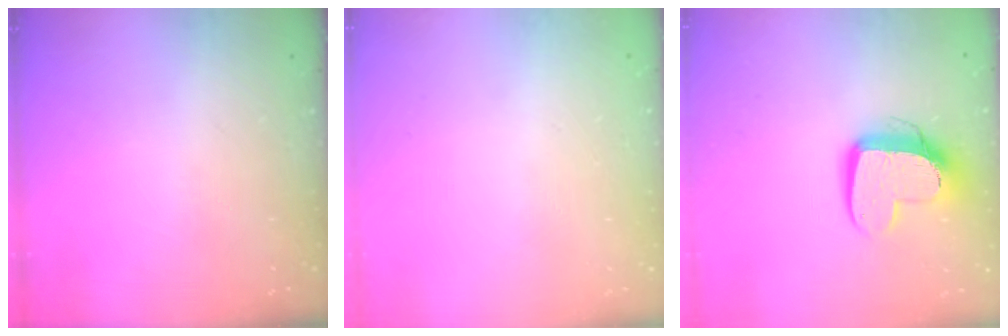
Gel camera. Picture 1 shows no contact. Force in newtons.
{"total": 0.0}
{"total": 12.1, "press": 12.0, "slide": 1.2}